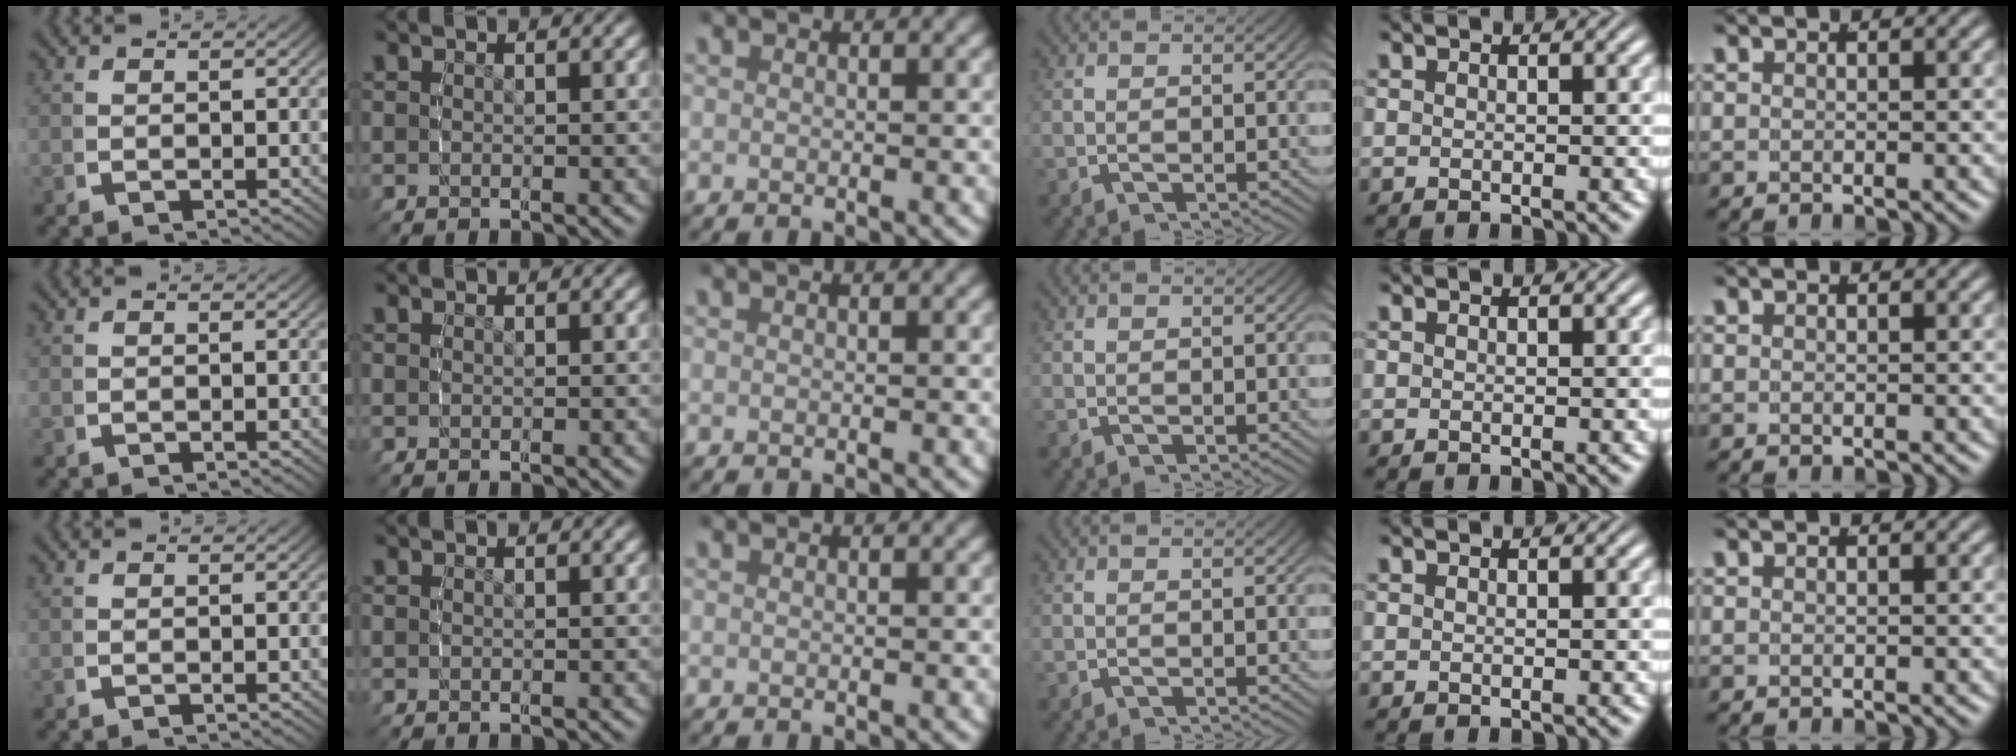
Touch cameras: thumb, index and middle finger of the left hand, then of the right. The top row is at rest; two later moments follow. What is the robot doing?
{"motion": "reach", "object": "jacket"}